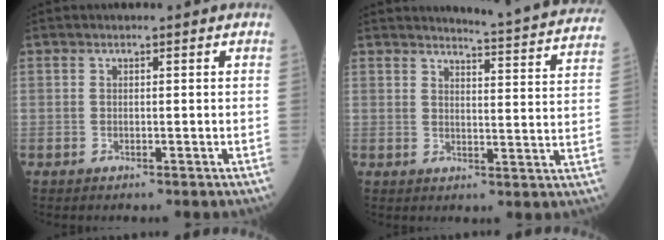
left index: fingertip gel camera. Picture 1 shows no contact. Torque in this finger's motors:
{"motor_torque": [0.36, -0.57, 0.02, 0.04]}